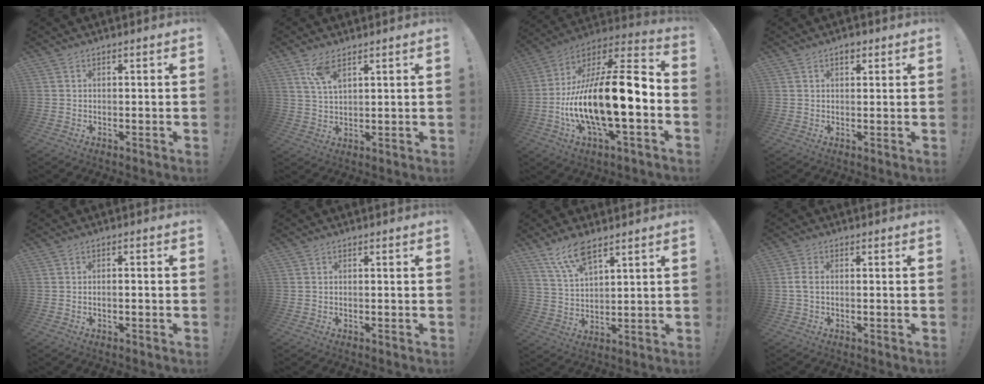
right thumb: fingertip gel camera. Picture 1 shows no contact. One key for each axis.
{"total": 6.6, "fx": 3.9, "fy": 2.4, "fz": 4.7, "tx": -0.087, "ty": -0.013, "tz": 0.072}
{"total": 21.5, "fx": -4.3, "fy": 6.7, "fz": 20.0, "tx": -0.364, "ty": 0.006, "tz": -0.072}
{"total": 1.9, "fx": 1.1, "fy": 1.1, "fz": 1.1, "tx": -0.006, "ty": -0.006, "tz": 0.015}
{"total": 1.5, "fx": -1.0, "fy": 0.3, "fz": 1.1, "tx": -0.018, "ty": 0.005, "tz": -0.017}
{"total": 0.0}
{"total": 9.5, "fx": 6.9, "fy": 3.4, "fz": 5.5, "tx": -0.107, "ty": -0.024, "tz": 0.129}
{"total": 2.9, "fx": -0.2, "fy": 1.6, "fz": 2.4, "tx": -0.060, "ty": 0.008, "tz": -0.003}